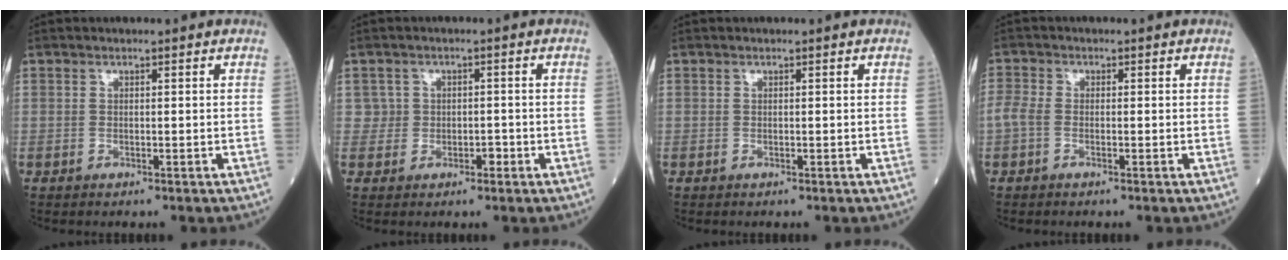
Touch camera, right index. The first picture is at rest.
{"total": 2.4, "force": [-0.4, 2.3, 0.4], "torque": [0.006, 0.009, -0.006]}
{"total": 0.0}
{"total": 2.3, "force": [-0.6, 1.3, 1.8], "torque": [-0.051, 0.009, -0.017]}